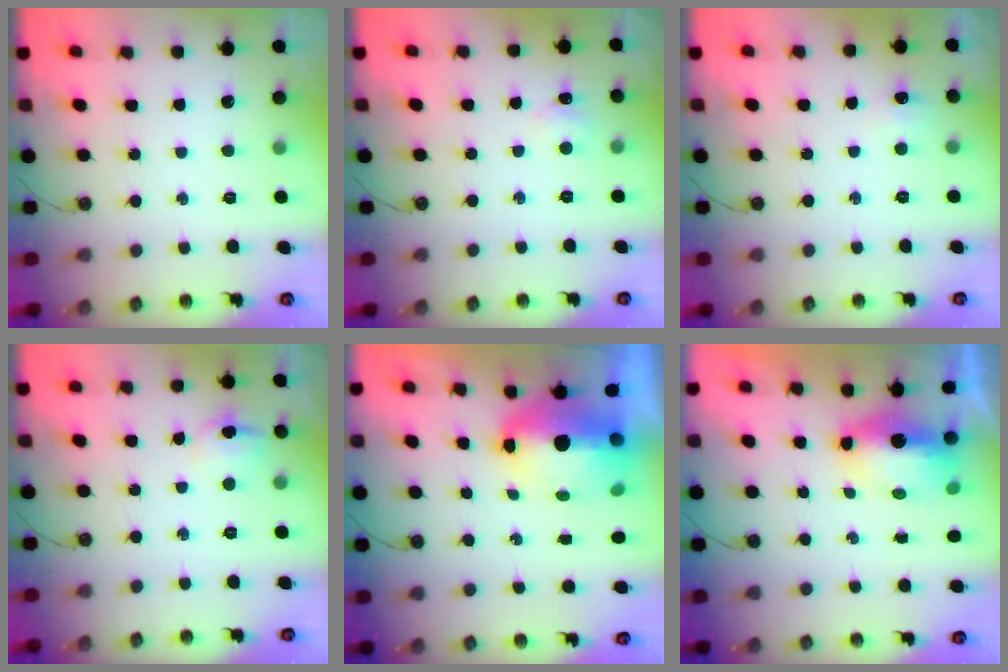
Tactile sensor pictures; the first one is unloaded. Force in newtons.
{"total": 6.2, "press": 6.1, "slide": 1.0}
{"total": 5.4, "press": 5.4, "slide": 0.7}
{"total": 12.9, "press": 5.7, "slide": 11.5}
{"total": 15.1, "press": 12.0, "slide": 9.3}
{"total": 7.8, "press": 7.6, "slide": 1.3}